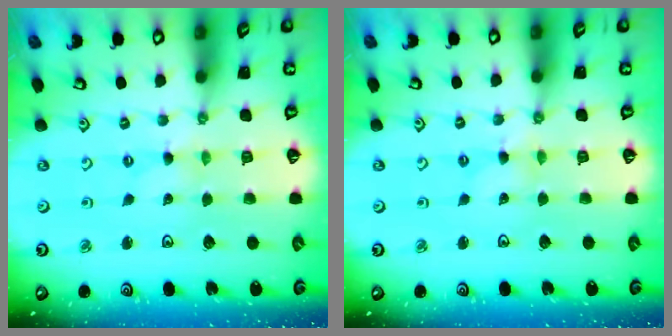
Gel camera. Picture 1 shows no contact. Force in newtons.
{"total": 1.5, "press": 1.5, "slide": 0.1}